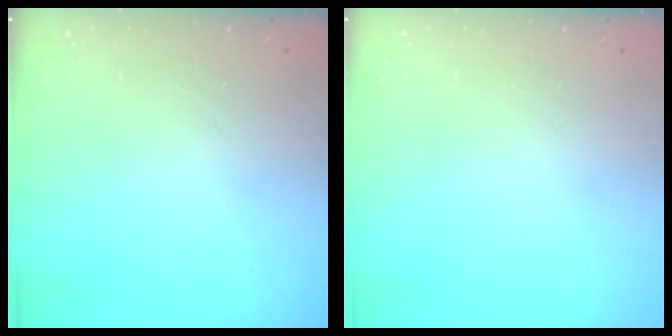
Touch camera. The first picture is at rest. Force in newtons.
{"total": 0.0}